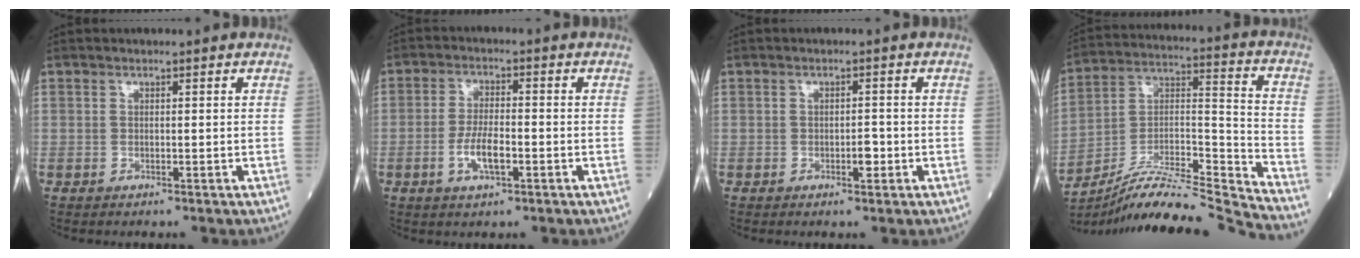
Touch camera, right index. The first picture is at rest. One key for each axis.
{"total": 5.3, "fx": -1.8, "fy": 1.5, "fz": 4.8, "tx": -0.091, "ty": 0.000, "tz": -0.032}
{"total": 1.9, "fx": -0.7, "fy": 0.7, "fz": 1.6, "tx": -0.023, "ty": 0.001, "tz": -0.011}
{"total": 19.6, "fx": -18.4, "fy": -2.2, "fz": 6.4, "tx": -0.124, "ty": 0.017, "tz": -0.314}